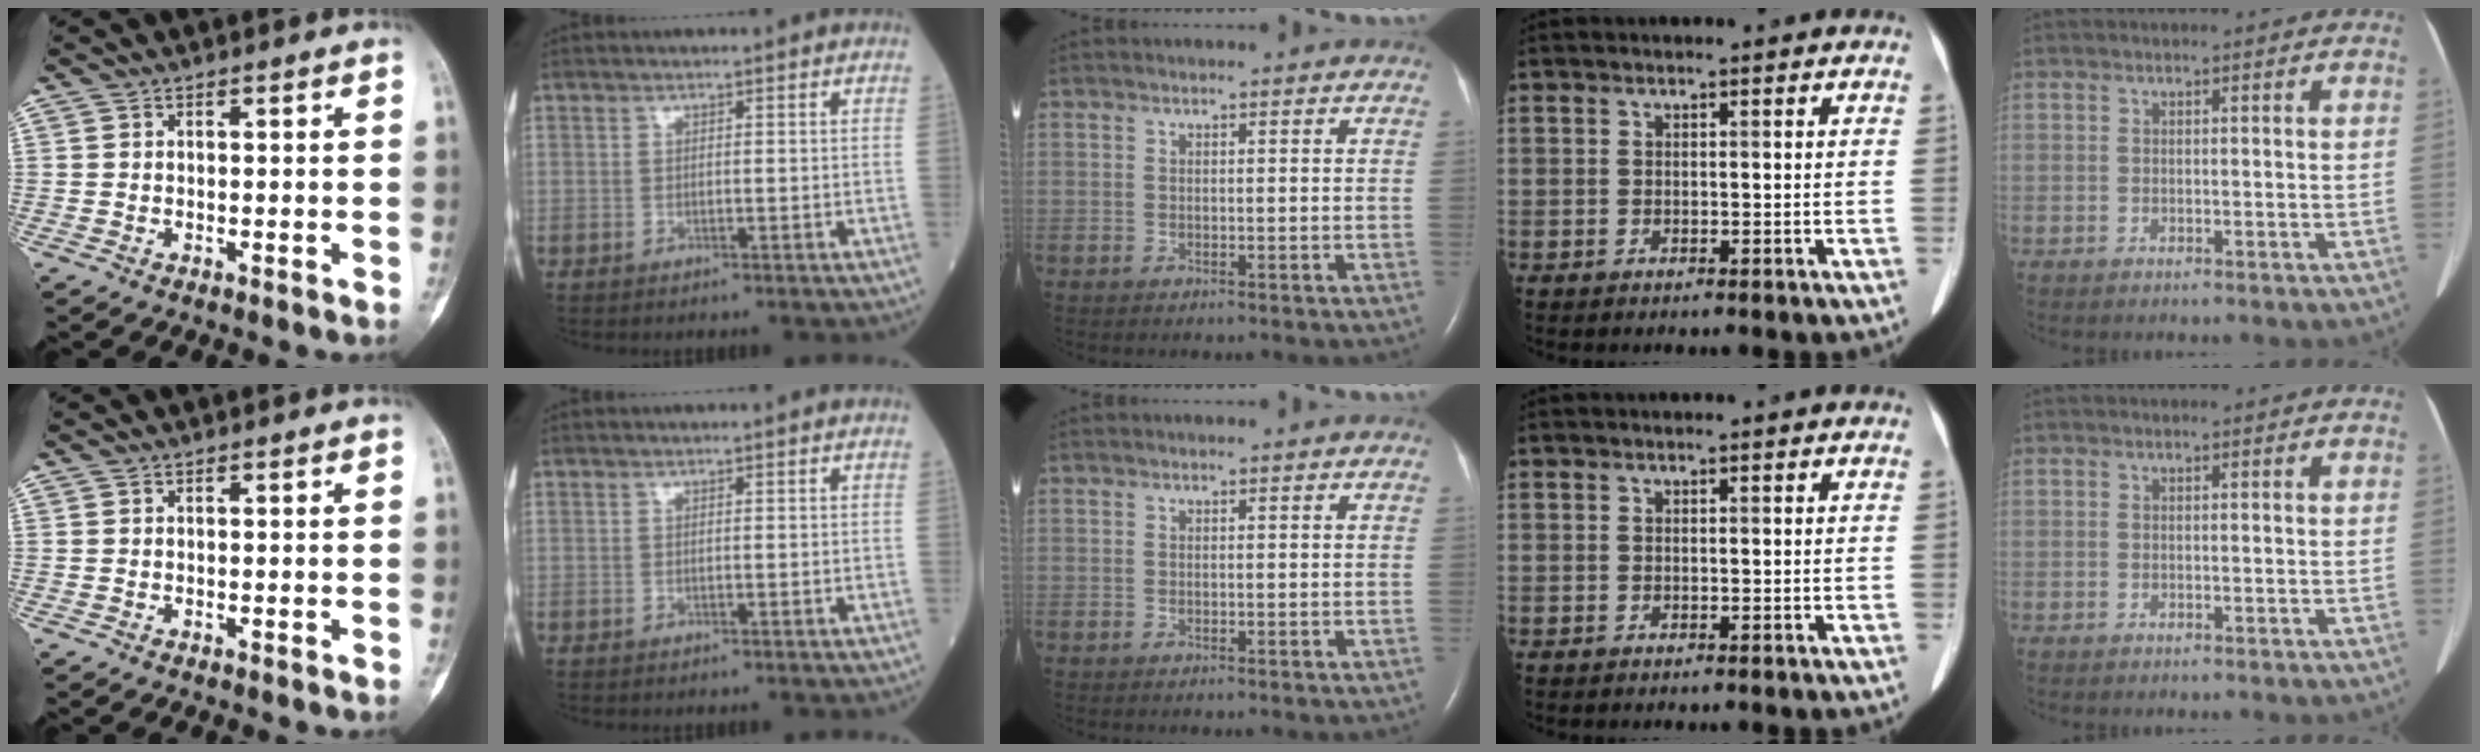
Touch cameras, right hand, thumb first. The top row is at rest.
{}